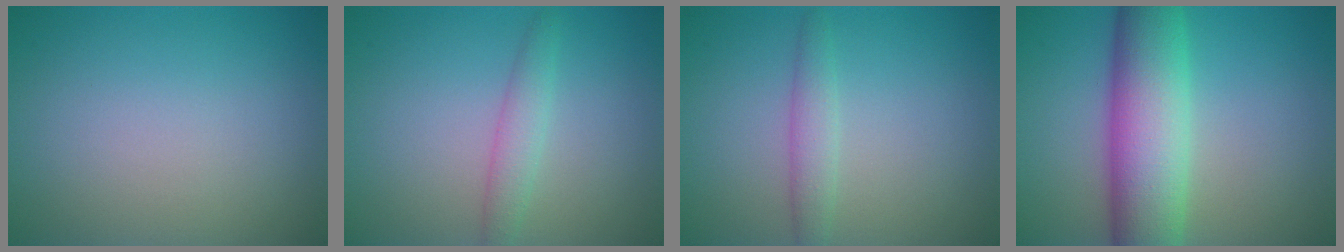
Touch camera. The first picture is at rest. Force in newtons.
{"total": 2.0, "press": 2.0, "slide": 0.0}
{"total": 1.9, "press": 1.9, "slide": 0.1}
{"total": 9.4, "press": 9.4, "slide": 0.3}